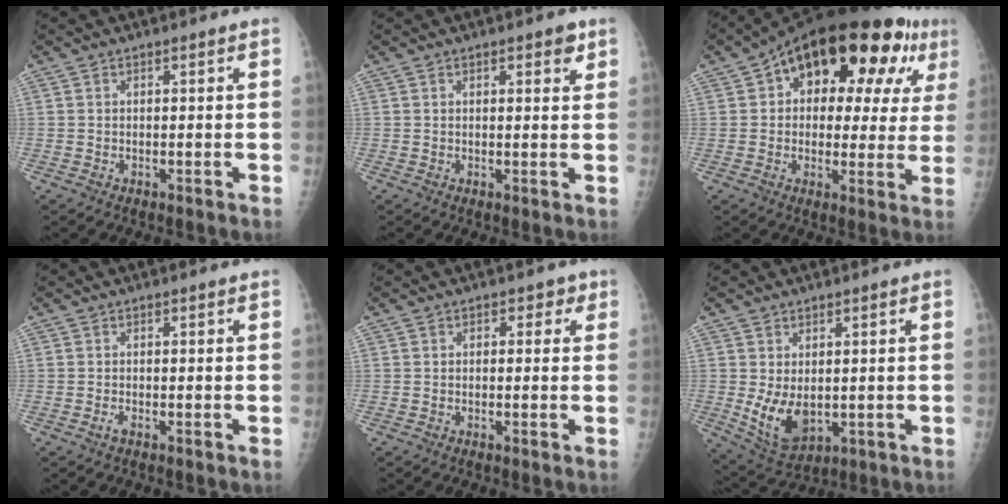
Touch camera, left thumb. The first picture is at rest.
{"total": 2.9, "force": [1.6, 1.2, 2.1], "torque": [-0.014, -0.005, 0.019]}
{"total": 22.0, "force": [8.7, 11.8, 16.4], "torque": [-0.188, 0.022, 0.116]}
{"total": 0.9, "force": [-0.6, 0.2, 0.6], "torque": [-0.017, 0.000, -0.010]}
{"total": 2.4, "force": [0.7, 1.8, 1.4], "torque": [0.010, 0.004, -0.001]}
{"total": 8.0, "force": [-0.5, 5.1, 6.2], "torque": [-0.099, -0.018, 0.012]}